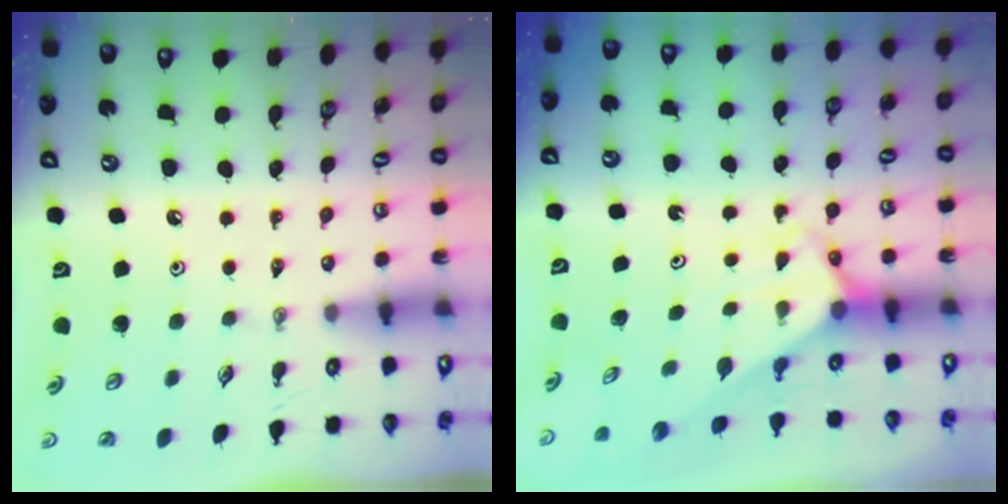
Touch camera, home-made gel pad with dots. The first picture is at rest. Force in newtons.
{"total": 2.9, "press": 2.9, "slide": 0.2}